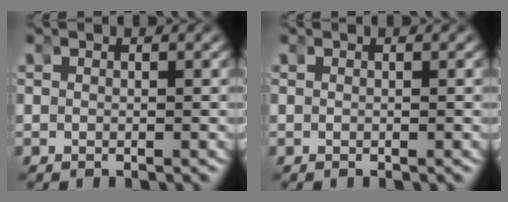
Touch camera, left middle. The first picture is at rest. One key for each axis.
{"total": 0.0}